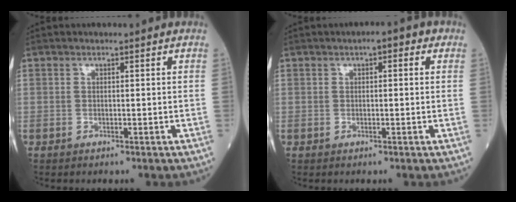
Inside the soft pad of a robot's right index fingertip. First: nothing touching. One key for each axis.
{"total": 2.6, "fx": 1.1, "fy": 1.1, "fz": 2.1, "tx": -0.025, "ty": 0.017, "tz": 0.011}